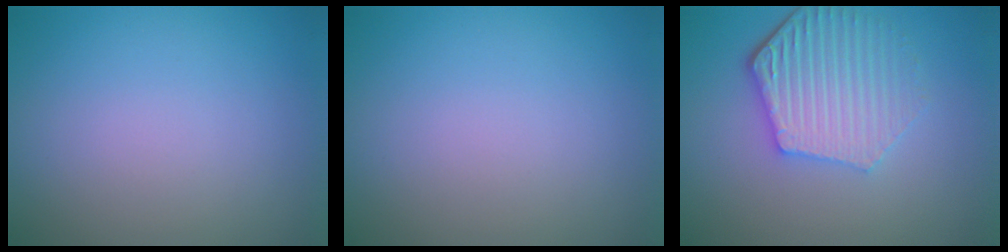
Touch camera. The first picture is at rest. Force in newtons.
{"total": 0.0}
{"total": 5.4, "press": 4.2, "slide": 3.3}